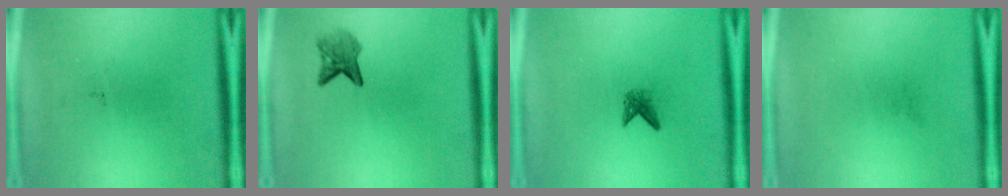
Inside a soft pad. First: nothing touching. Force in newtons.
{"total": 2.9}
{"total": 1.6}
{"total": 0.0}